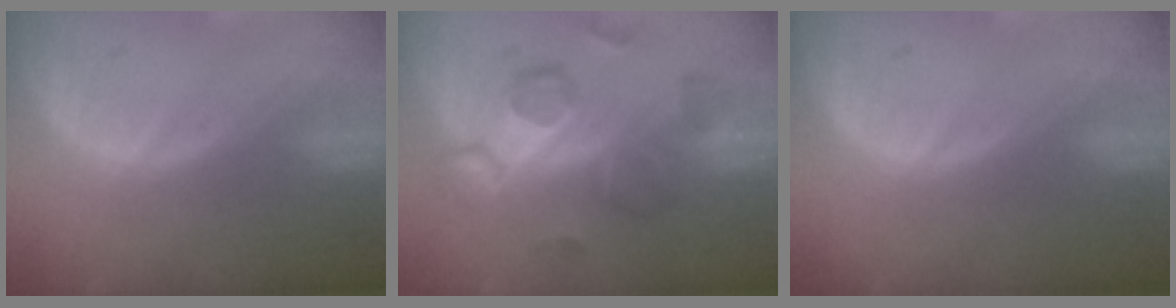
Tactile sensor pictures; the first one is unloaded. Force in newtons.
{"total": 8.5, "press": 8.4, "slide": 1.4}
{"total": 0.0}